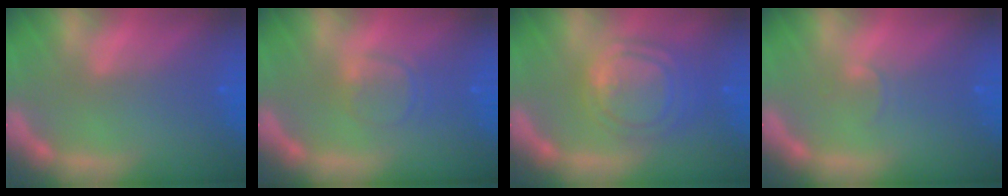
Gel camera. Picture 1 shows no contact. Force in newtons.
{"total": 2.4}
{"total": 7.6}
{"total": 1.0}